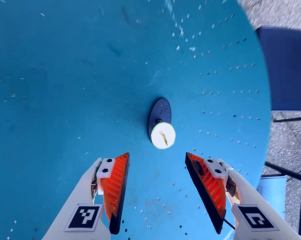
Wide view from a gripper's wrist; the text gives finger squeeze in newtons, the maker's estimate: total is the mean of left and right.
{"total": 0.5, "left": 0.4, "right": 0.7}